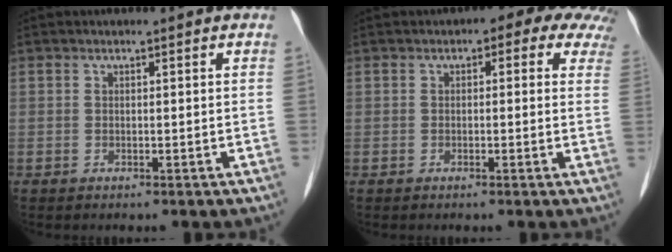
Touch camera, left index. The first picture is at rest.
{"total": 7.8, "force": [4.9, 3.4, 5.0], "torque": [-0.040, 0.022, 0.037]}